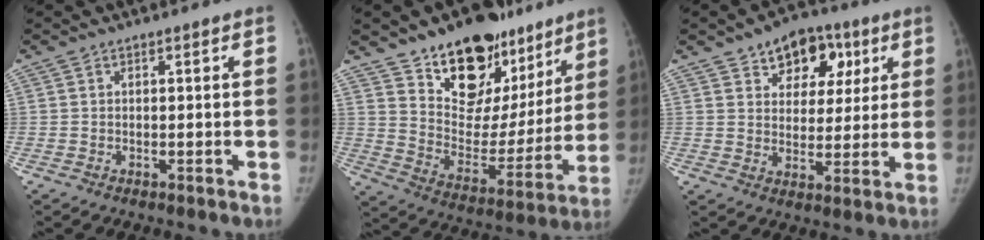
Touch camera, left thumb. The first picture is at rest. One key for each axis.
{"total": 24.2, "fx": 16.4, "fy": 13.6, "fz": 11.4, "tx": -0.112, "ty": -0.079, "tz": 0.262}
{"total": 12.5, "fx": 6.5, "fy": 8.5, "fz": 6.5, "tx": -0.042, "ty": -0.013, "tz": 0.096}